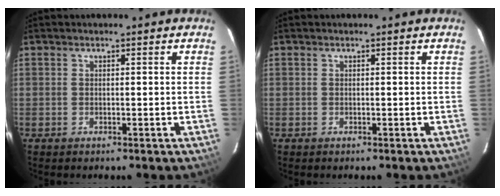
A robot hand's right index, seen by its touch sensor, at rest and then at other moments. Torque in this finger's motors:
{"motor_torque": [0.01, -0.01, 0.00, 0.00]}